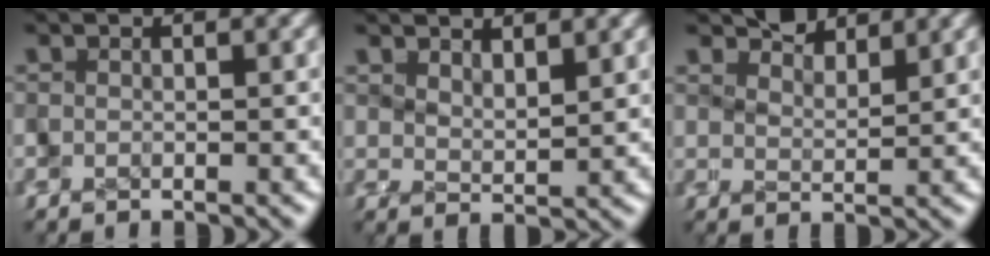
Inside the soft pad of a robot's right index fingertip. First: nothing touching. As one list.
[{"total": 2.7, "force": [2.4, 0.4, 1.2], "torque": [-0.023, -0.005, 0.044]}, {"total": 3.8, "force": [3.2, 1.2, 1.7], "torque": [-0.021, 0.004, 0.051]}]